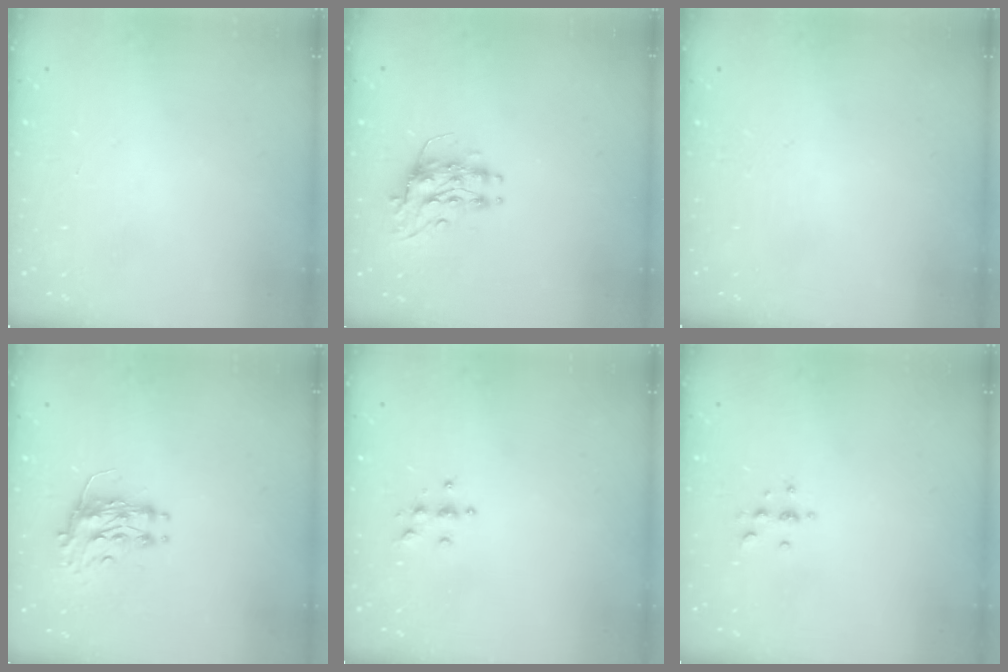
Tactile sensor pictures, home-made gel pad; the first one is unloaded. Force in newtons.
{"total": 8.1, "press": 8.1, "slide": 0.2}
{"total": 0.0}
{"total": 8.4, "press": 8.4, "slide": 0.3}
{"total": 3.7, "press": 3.7, "slide": 0.4}
{"total": 2.9, "press": 2.9, "slide": 0.4}